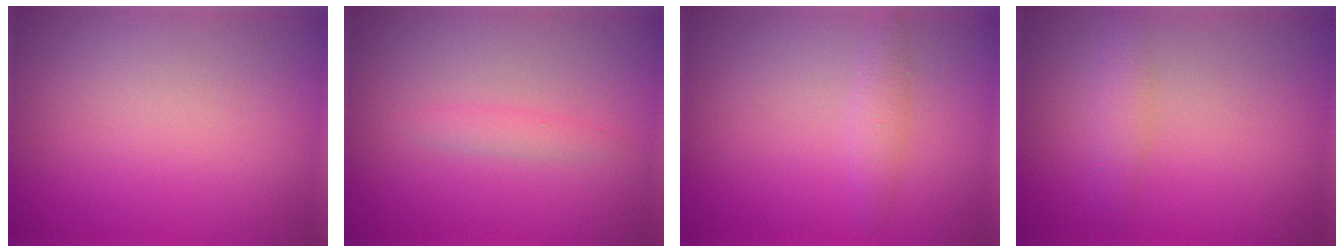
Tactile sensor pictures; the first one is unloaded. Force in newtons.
{"total": 1.2, "press": 1.2, "slide": 0.1}
{"total": 1.4, "press": 1.4, "slide": 0.0}
{"total": 1.8, "press": 1.8, "slide": 0.1}